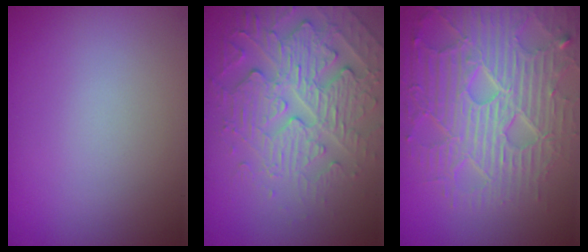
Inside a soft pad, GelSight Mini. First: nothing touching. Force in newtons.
{"total": 5.6, "press": 4.6, "slide": 3.2}
{"total": 7.8, "press": 6.0, "slide": 4.9}